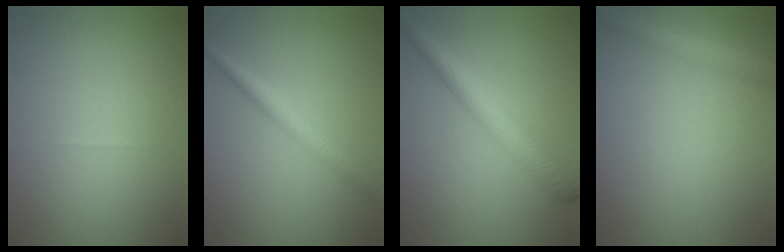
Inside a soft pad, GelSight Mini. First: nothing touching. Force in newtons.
{"total": 2.9, "press": 2.9, "slide": 0.0}
{"total": 4.3, "press": 4.3, "slide": 0.1}
{"total": 3.0, "press": 3.0, "slide": 0.1}